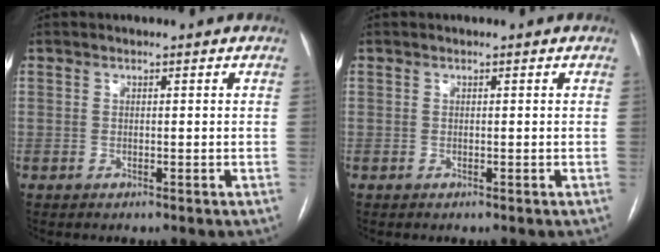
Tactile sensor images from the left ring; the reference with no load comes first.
{"total": 0.0}